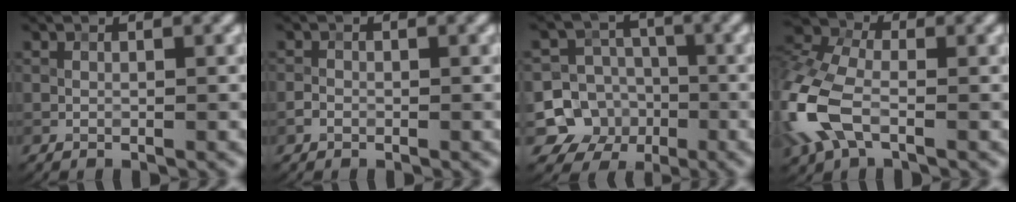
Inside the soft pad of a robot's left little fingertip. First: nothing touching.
{"total": 0.9, "force": [-0.5, 0.7, 0.4], "torque": [-0.007, 0.002, -0.012]}
{"total": 8.7, "force": [-2.9, 8.1, 1.7], "torque": [-0.016, -0.006, -0.078]}
{"total": 8.4, "force": [-2.3, 5.1, 6.3], "torque": [-0.171, 0.000, -0.062]}